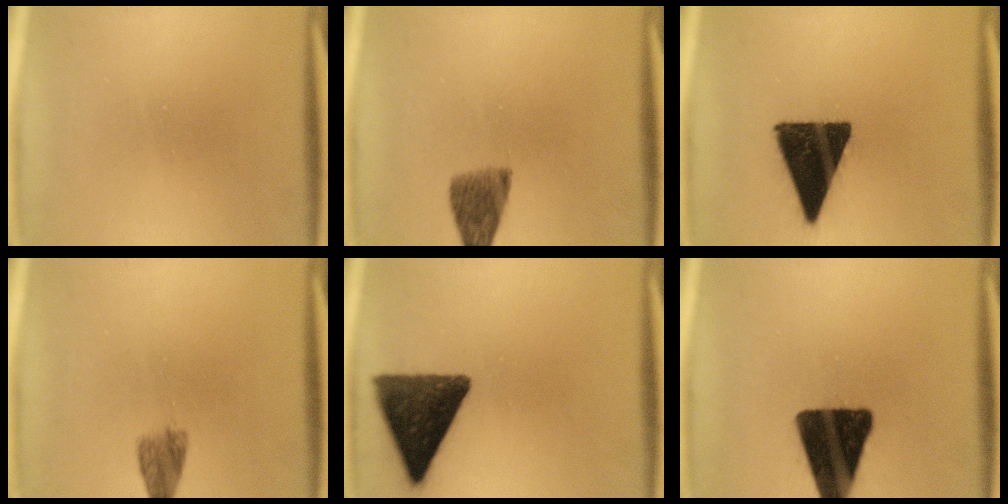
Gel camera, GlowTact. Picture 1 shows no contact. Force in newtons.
{"total": 4.7}
{"total": 16.1}
{"total": 2.1}
{"total": 13.8}
{"total": 17.1}